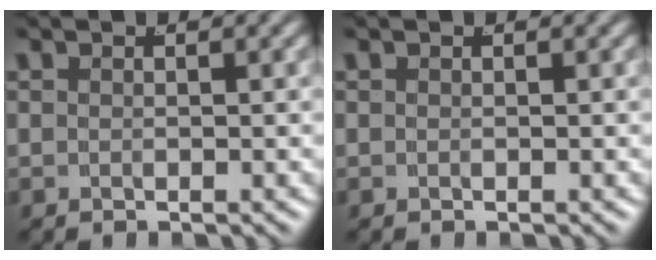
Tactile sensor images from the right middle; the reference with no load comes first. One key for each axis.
{"total": 0.0}